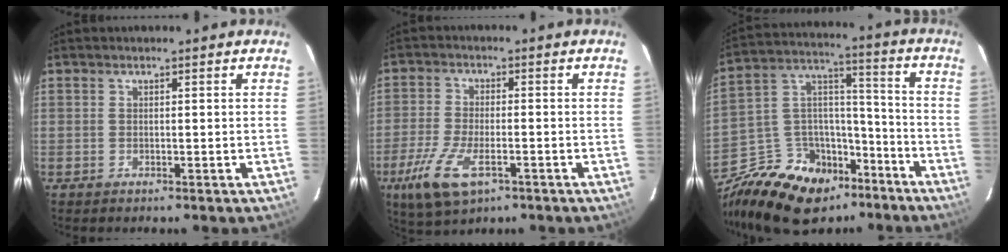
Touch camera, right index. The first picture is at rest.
{"total": 10.7, "force": [-5.3, 4.4, 8.2], "torque": [-0.190, -0.024, -0.097]}
{"total": 21.4, "force": [-14.9, 12.7, 8.9], "torque": [-0.197, 0.063, -0.226]}